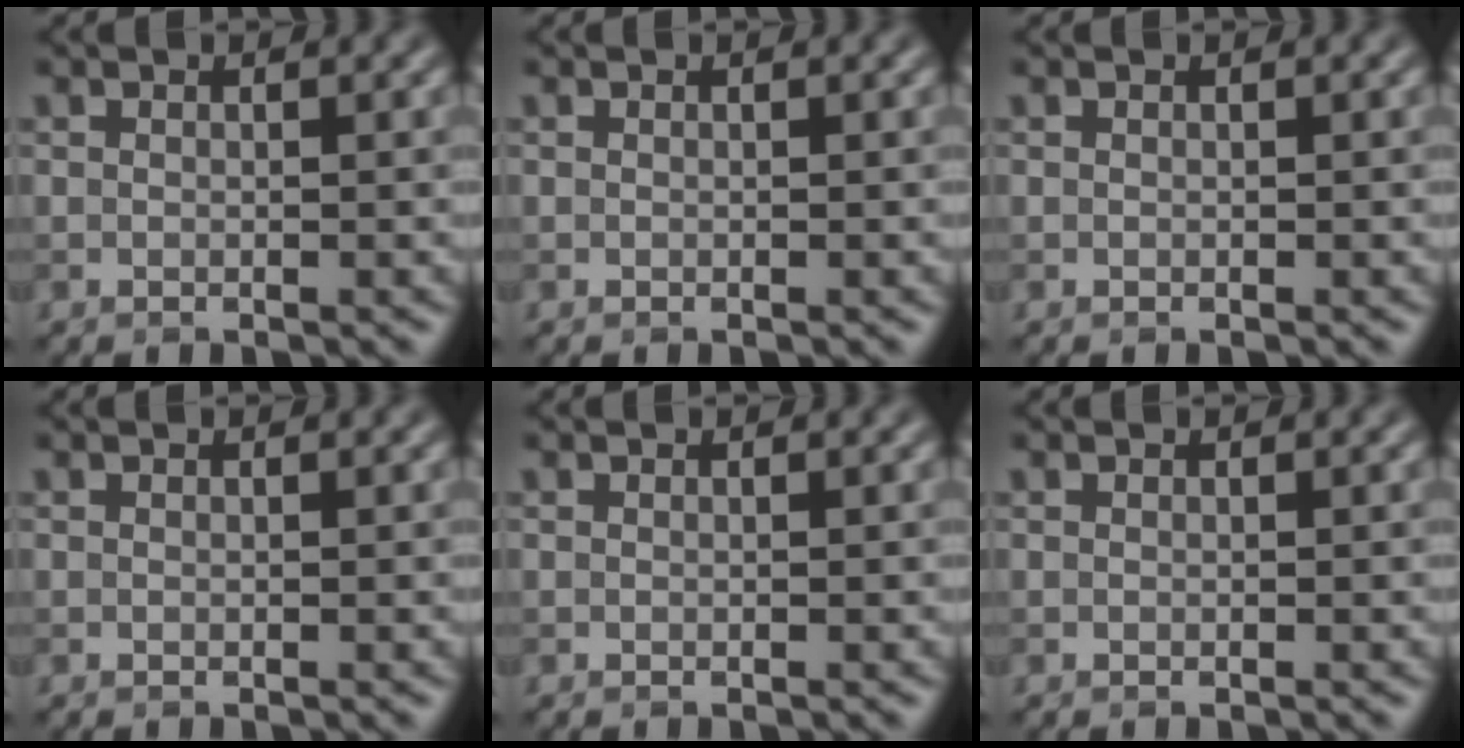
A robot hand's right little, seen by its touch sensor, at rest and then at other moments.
{"total": 0.0}
{"total": 0.0}
{"total": 0.0}
{"total": 0.0}
{"total": 0.0}